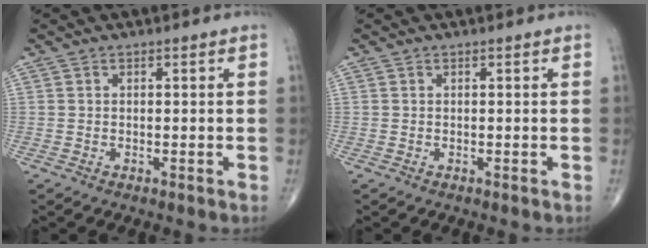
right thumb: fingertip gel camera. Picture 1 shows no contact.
{"total": 0.0}